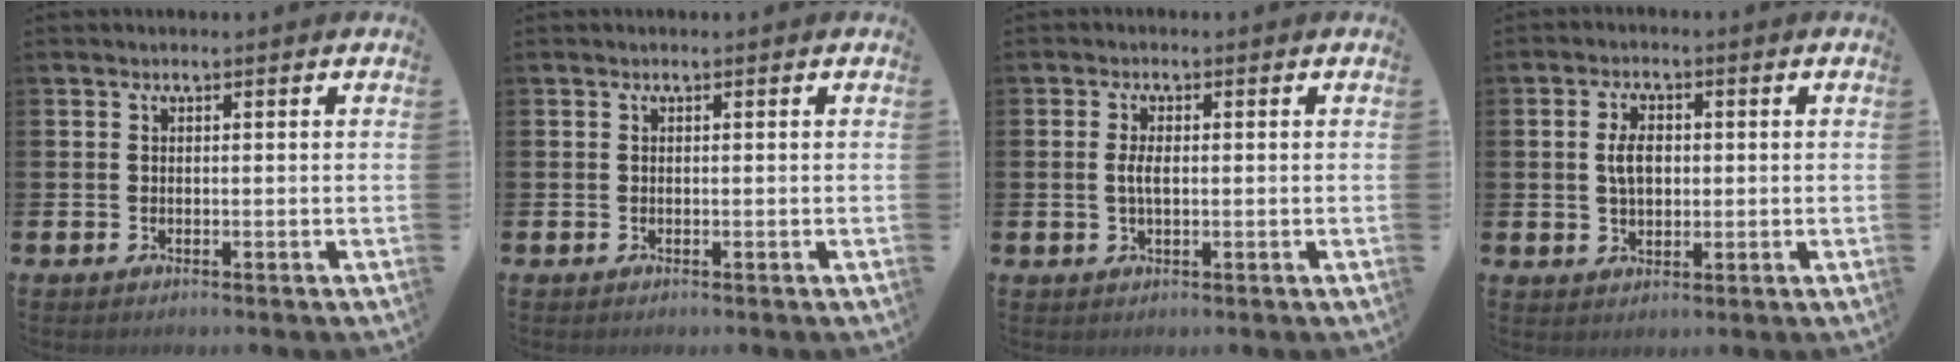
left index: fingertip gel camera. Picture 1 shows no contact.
{"total": 0.0}
{"total": 2.5, "force": [0.1, 1.0, 2.3], "torque": [-0.038, 0.001, -0.001]}
{"total": 4.1, "force": [0.6, 2.7, 3.0], "torque": [-0.032, 0.000, 0.002]}